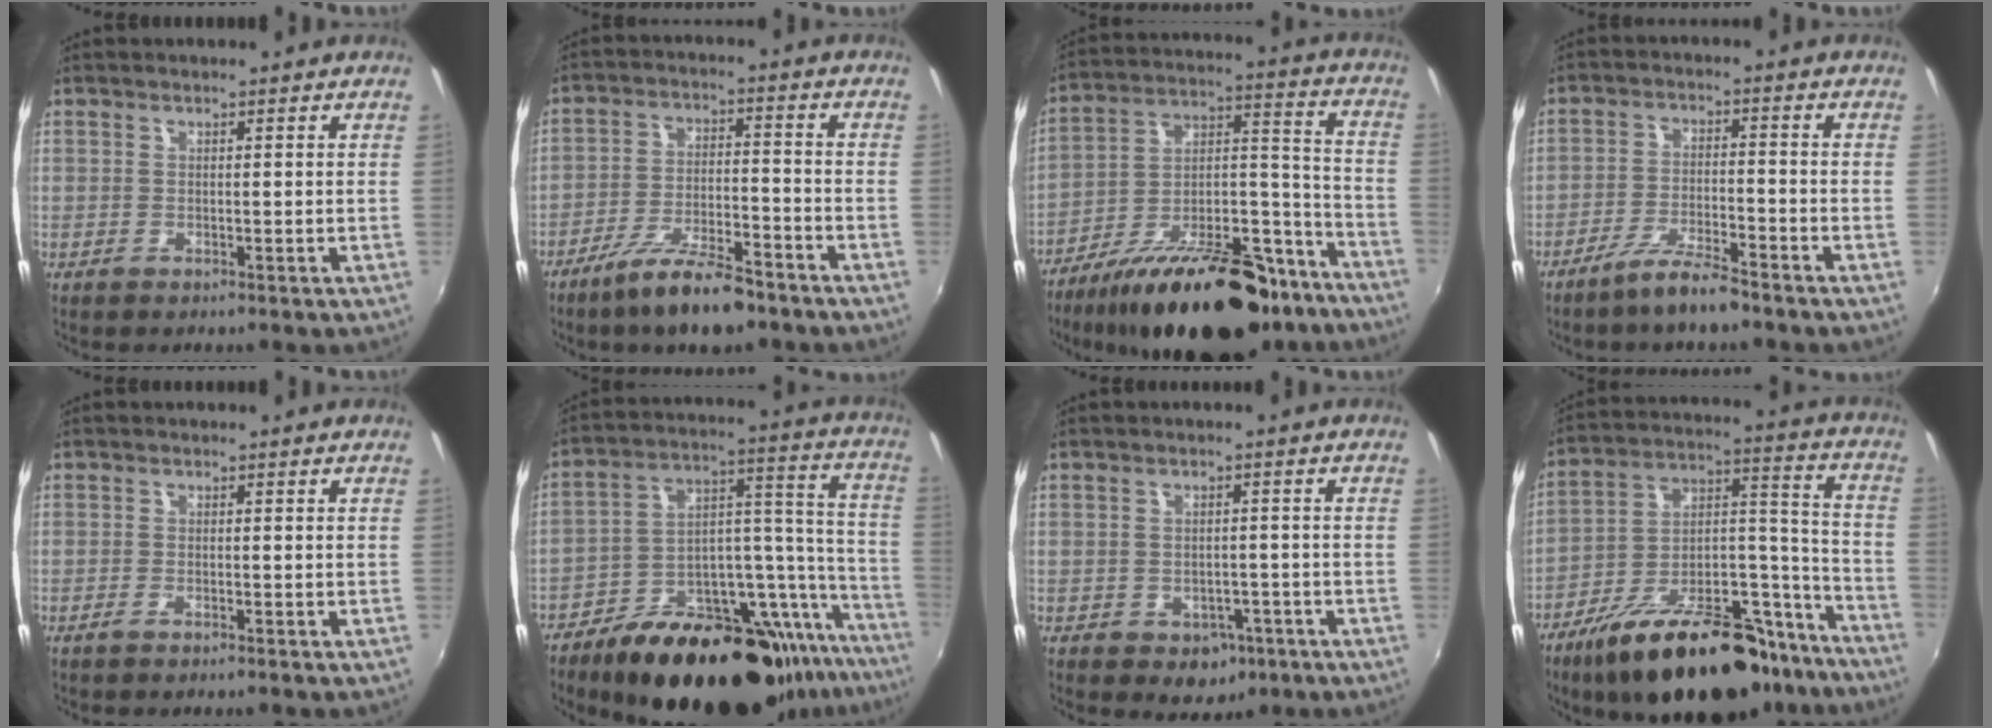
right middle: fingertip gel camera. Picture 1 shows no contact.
{"total": 10.9, "force": [-8.3, 2.8, 6.5], "torque": [-0.130, -0.006, -0.139]}
{"total": 28.0, "force": [-19.9, 10.6, 16.5], "torque": [-0.253, 0.016, -0.287]}
{"total": 6.5, "force": [-5.4, 0.7, 3.7], "torque": [-0.085, -0.002, -0.096]}
{"total": 1.3, "force": [-1.1, 0.1, 0.6], "torque": [-0.019, 0.000, -0.024]}
{"total": 32.5, "force": [-23.2, 10.5, 20.1], "torque": [-0.248, 0.020, -0.339]}
{"total": 5.0, "force": [-2.4, 3.9, 2.0], "torque": [-0.045, 0.004, -0.018]}
{"total": 28.8, "force": [-20.3, 11.3, 16.9], "torque": [-0.247, 0.027, -0.295]}